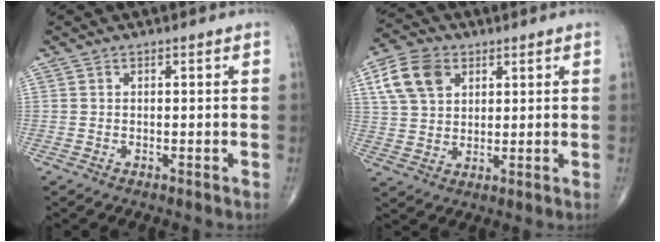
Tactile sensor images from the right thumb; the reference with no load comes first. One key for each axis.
{"total": 9.8, "fx": 4.0, "fy": 6.8, "fz": 5.8, "tx": -0.097, "ty": -0.002, "tz": 0.075}